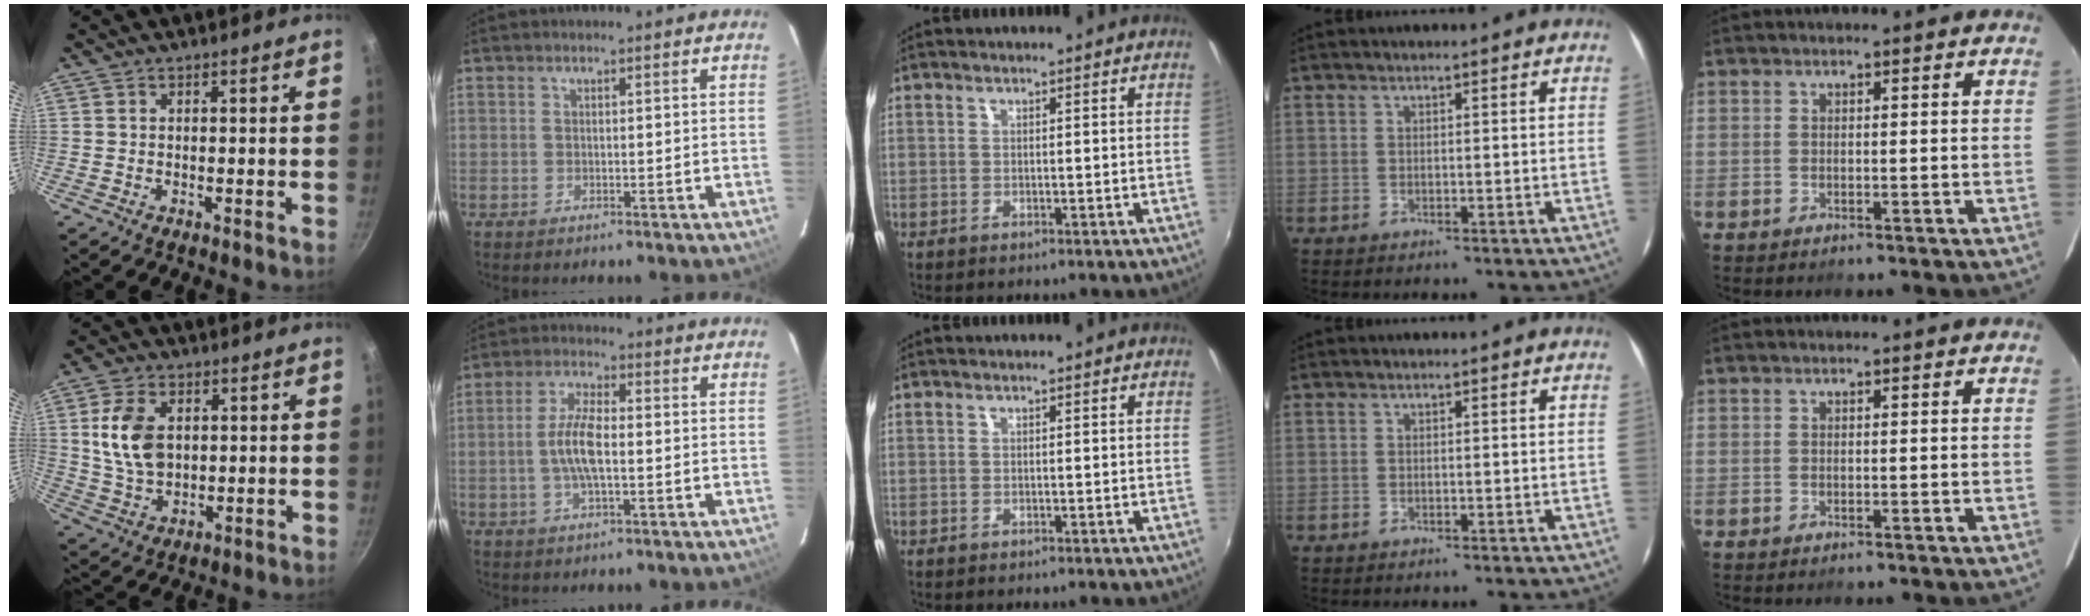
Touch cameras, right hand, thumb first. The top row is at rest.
{"thumb": {"total": 10.7, "force": [1.9, 7.1, 7.7], "torque": [-0.132, -0.008, 0.040]}, "index": {"total": 6.6, "force": [-0.9, 1.8, 6.2], "torque": [-0.128, 0.006, -0.020]}}